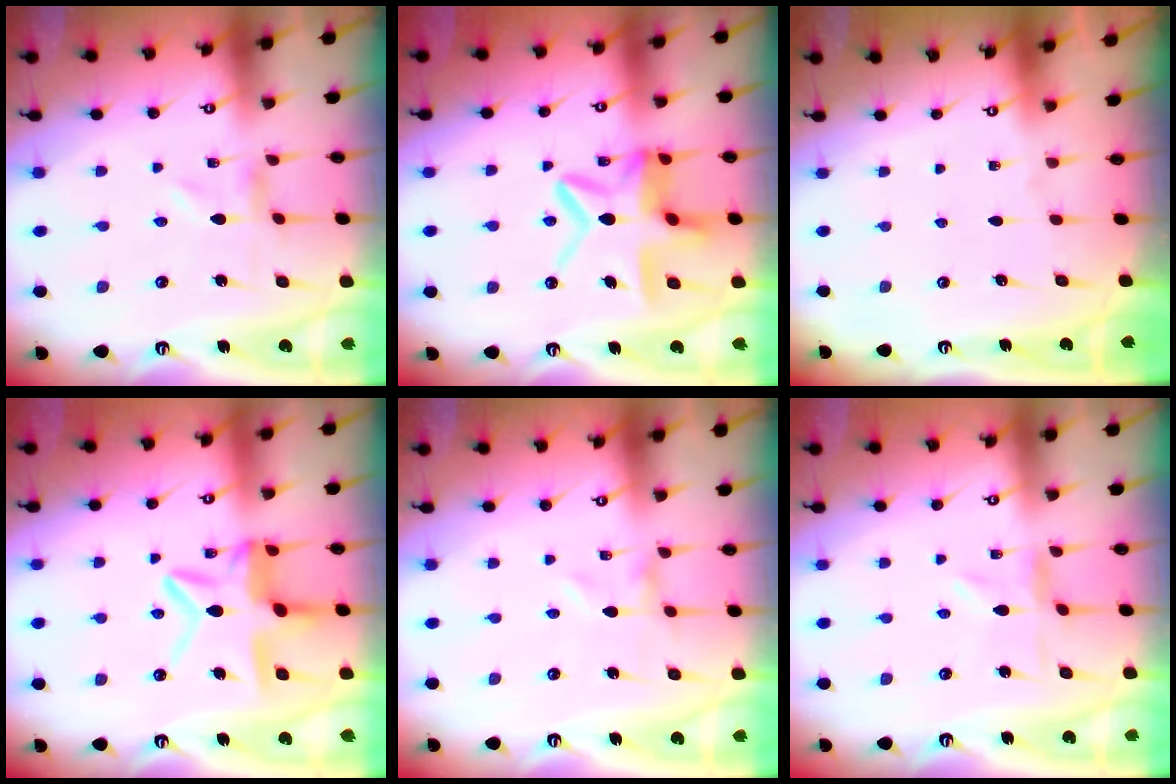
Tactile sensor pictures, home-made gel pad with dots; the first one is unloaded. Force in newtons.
{"total": 14.5, "press": 14.5, "slide": 1.2}
{"total": 0.0}
{"total": 12.6, "press": 12.5, "slide": 1.2}
{"total": 0.0}
{"total": 0.8, "press": 0.8, "slide": 0.2}